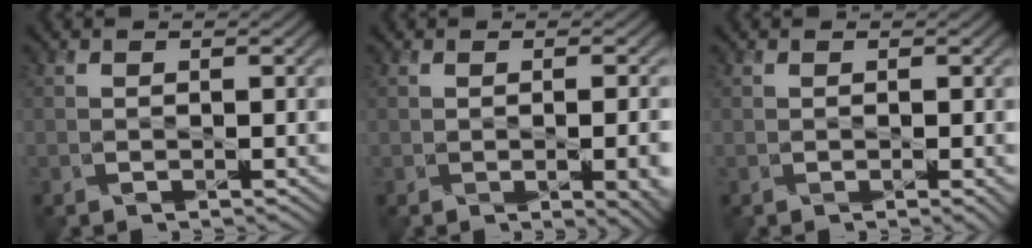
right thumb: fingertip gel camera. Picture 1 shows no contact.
{"total": 6.1, "force": [-1.5, 2.5, 5.4], "torque": [-0.050, -0.010, -0.002]}
{"total": 1.7, "force": [-0.2, 0.4, 1.7], "torque": [-0.022, 0.000, -0.002]}